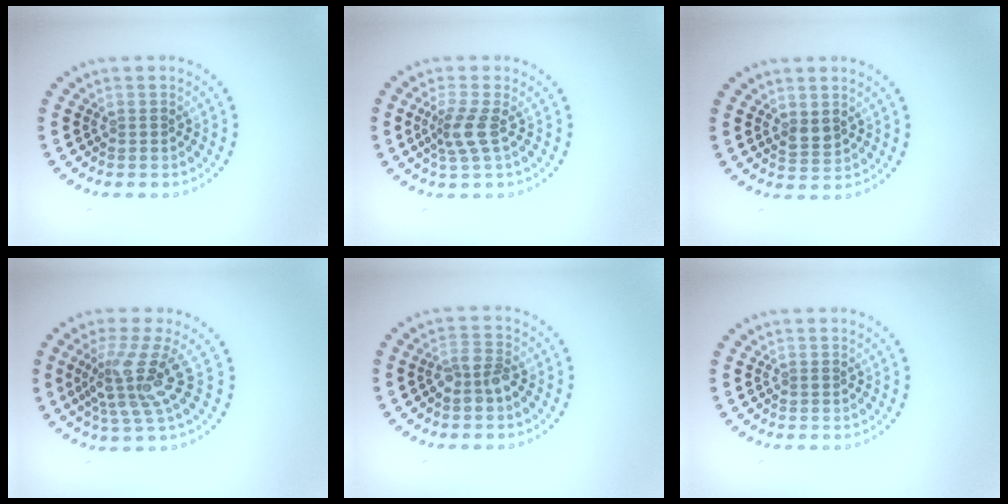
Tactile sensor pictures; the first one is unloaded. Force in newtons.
{"total": 2.5, "press": 1.9, "slide": 1.6}
{"total": 1.4, "press": 1.3, "slide": 0.5}
{"total": 4.6, "press": 3.2, "slide": 3.3}
{"total": 2.4, "press": 2.3, "slide": 0.7}
{"total": 0.0}